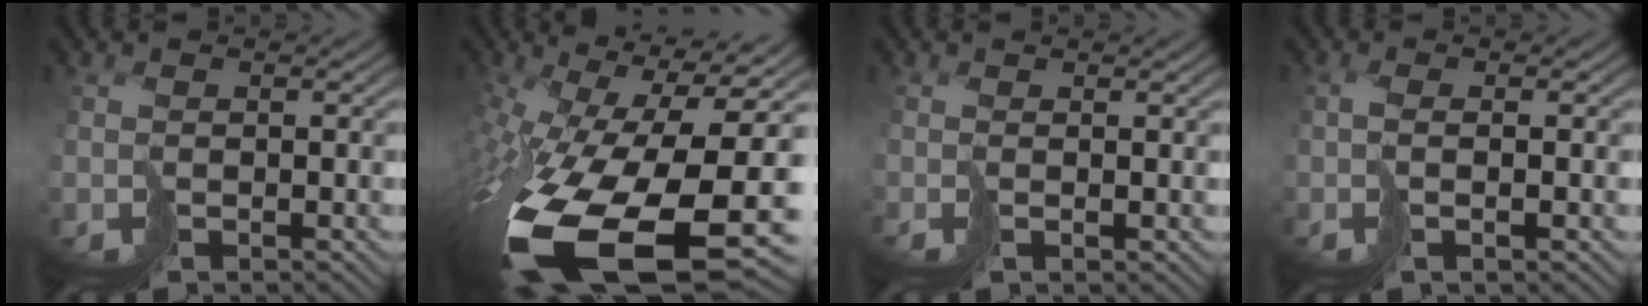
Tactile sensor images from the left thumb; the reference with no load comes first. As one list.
[{"total": 19.7, "force": [-6.7, 9.7, 15.8], "torque": [-0.325, -0.080, -0.071]}, {"total": 1.2, "force": [0.1, 0.1, 1.2], "torque": [-0.026, -0.002, -0.003]}, {"total": 2.5, "force": [-0.3, 0.5, 2.4], "torque": [-0.053, 0.000, -0.010]}]